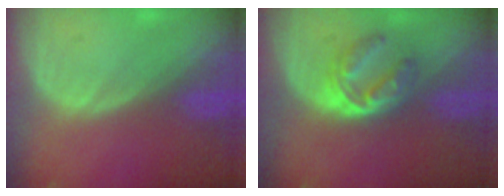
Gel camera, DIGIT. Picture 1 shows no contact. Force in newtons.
{"total": 5.8, "press": 5.0, "slide": 3.0}